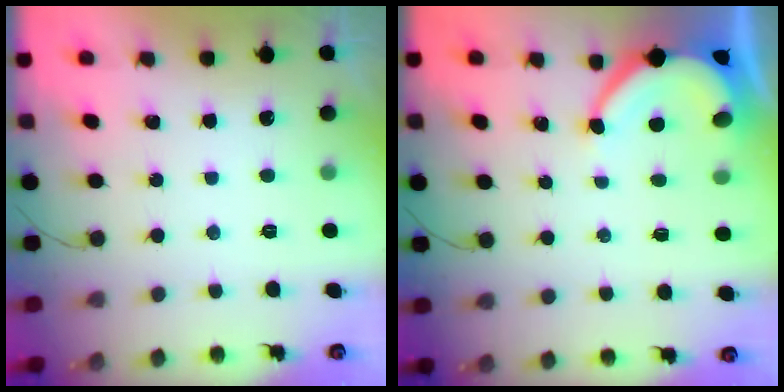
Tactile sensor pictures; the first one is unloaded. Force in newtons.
{"total": 6.8, "press": 6.8, "slide": 0.9}